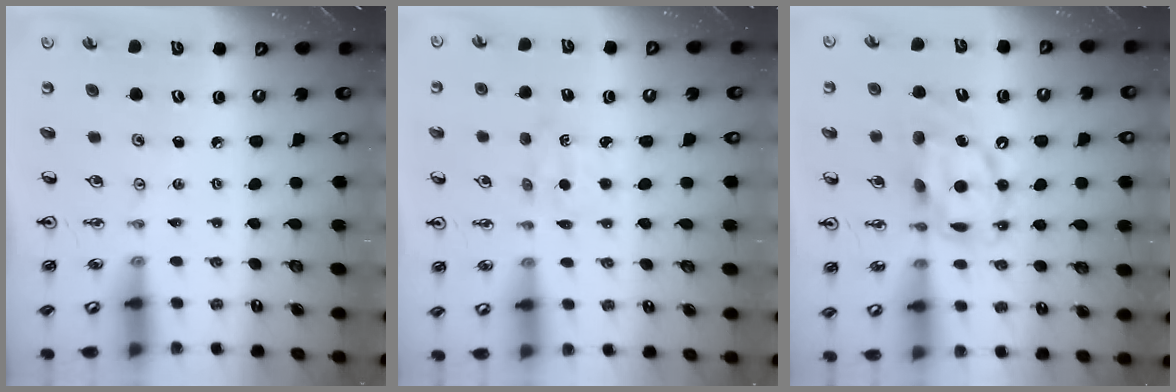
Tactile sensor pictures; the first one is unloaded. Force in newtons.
{"total": 2.3, "press": 2.3, "slide": 0.3}
{"total": 13.2, "press": 13.1, "slide": 1.4}